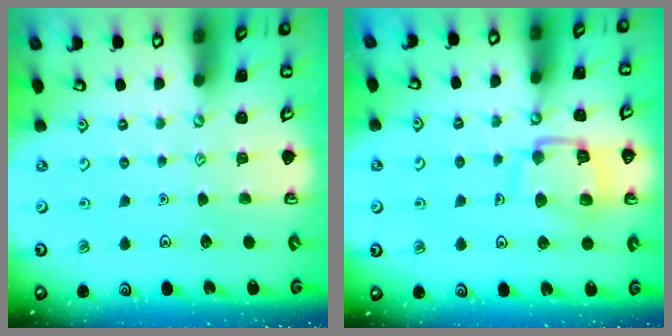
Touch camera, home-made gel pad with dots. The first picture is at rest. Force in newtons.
{"total": 13.0, "press": 12.9, "slide": 1.5}